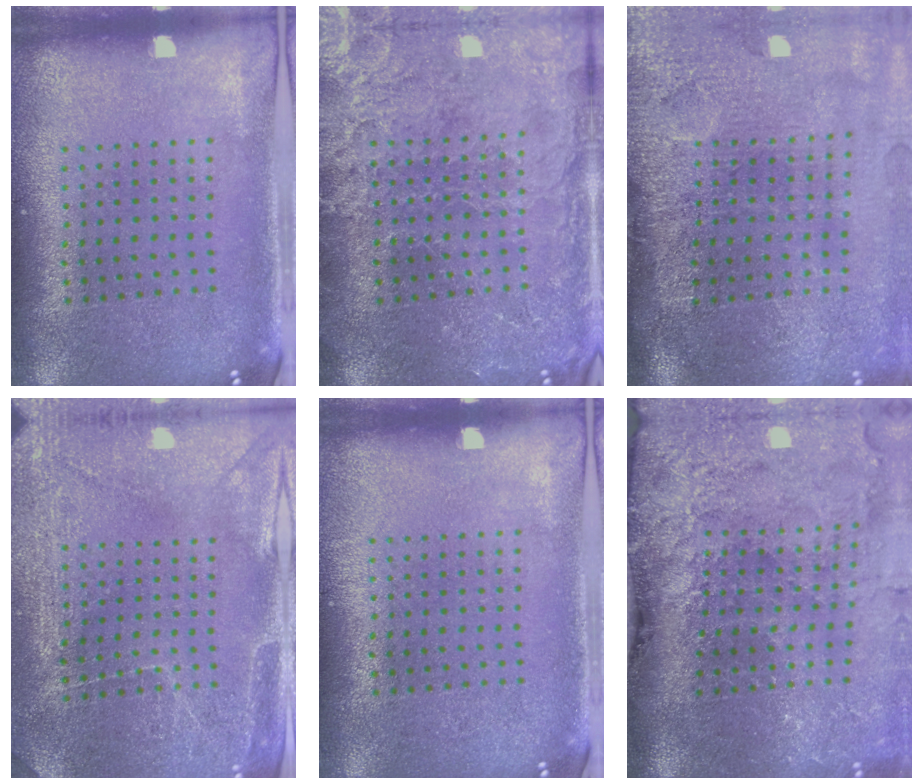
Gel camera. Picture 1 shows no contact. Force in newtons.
{"total": 3.4, "press": 3.2, "slide": 1.1}
{"total": 4.5, "press": 3.7, "slide": 2.7}
{"total": 2.9, "press": 2.9, "slide": 0.3}
{"total": 0.0}
{"total": 4.9, "press": 3.8, "slide": 3.2}